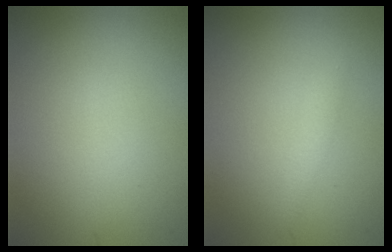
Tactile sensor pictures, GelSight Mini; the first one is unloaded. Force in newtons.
{"total": 1.1, "press": 1.1, "slide": 0.1}